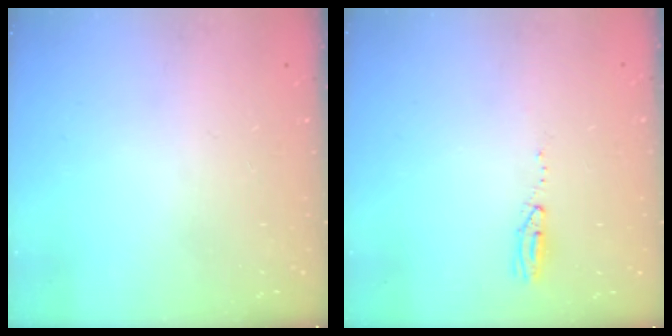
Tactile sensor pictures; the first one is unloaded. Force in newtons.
{"total": 14.6, "press": 5.0, "slide": 13.7}